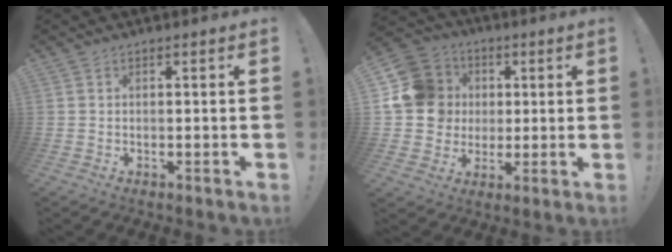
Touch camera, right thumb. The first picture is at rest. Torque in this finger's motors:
{"motor_torque": [1.51, 1.64, 0.72, 0.32, 0.05]}